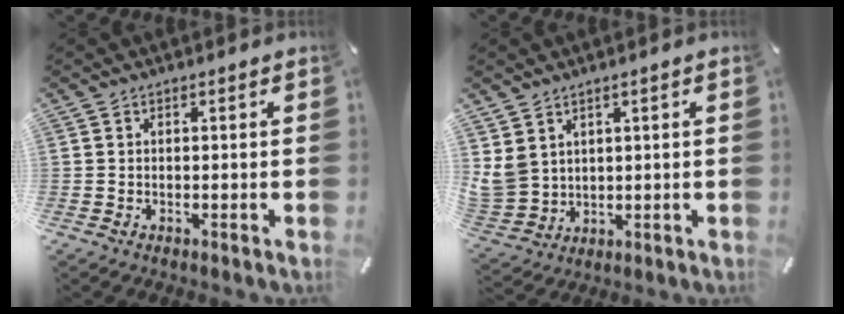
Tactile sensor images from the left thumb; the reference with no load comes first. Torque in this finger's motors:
{"motor_torque": [1.28, 1.11, 0.84, -0.80, 0.41]}